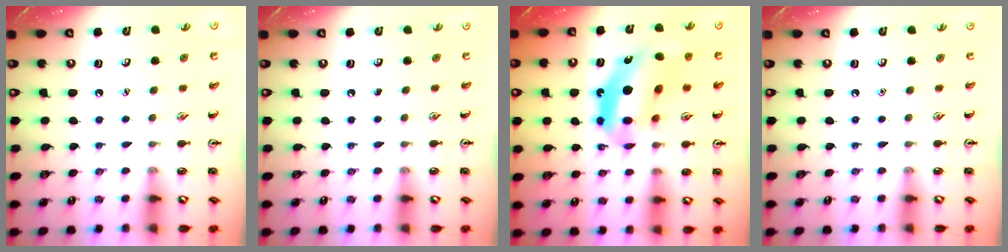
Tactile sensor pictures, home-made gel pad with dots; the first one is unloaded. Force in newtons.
{"total": 0.0}
{"total": 14.0, "press": 13.3, "slide": 4.5}
{"total": 0.0}